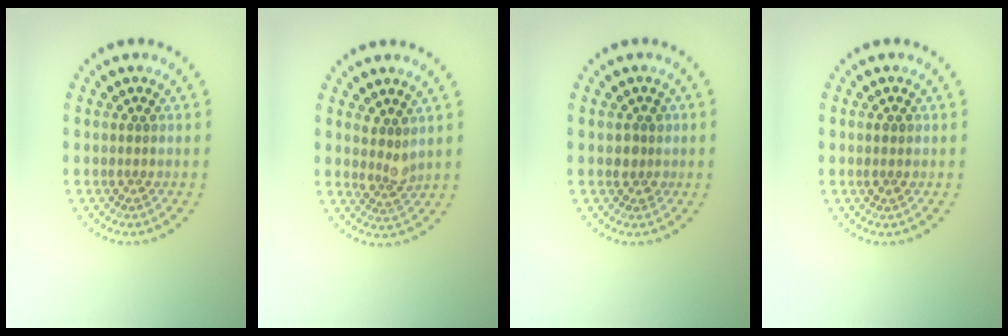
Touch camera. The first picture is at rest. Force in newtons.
{"total": 2.0, "press": 1.6, "slide": 1.2}
{"total": 1.5, "press": 1.3, "slide": 0.8}
{"total": 0.8, "press": 0.8, "slide": 0.1}